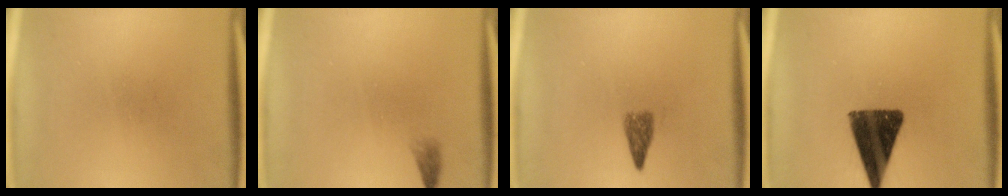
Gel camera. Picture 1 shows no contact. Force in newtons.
{"total": 1.1}
{"total": 2.3}
{"total": 13.1}